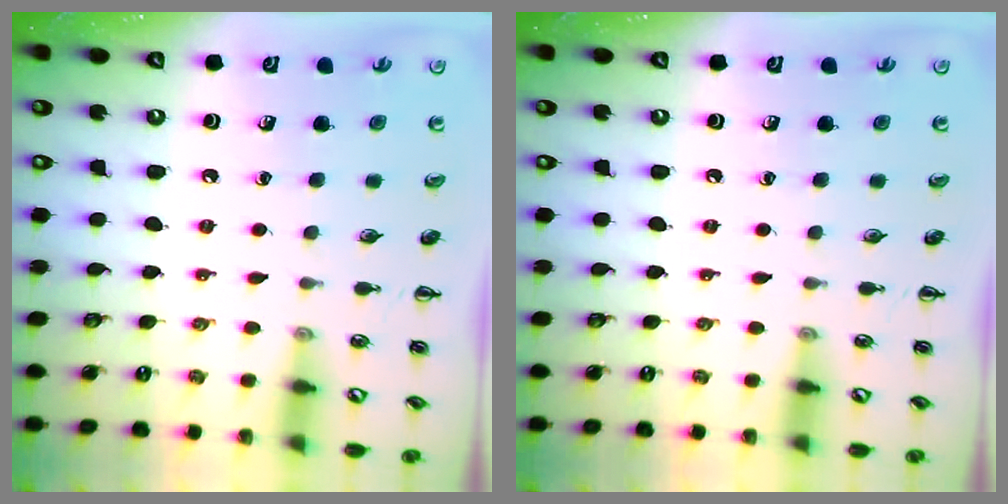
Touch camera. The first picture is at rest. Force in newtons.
{"total": 0.0}